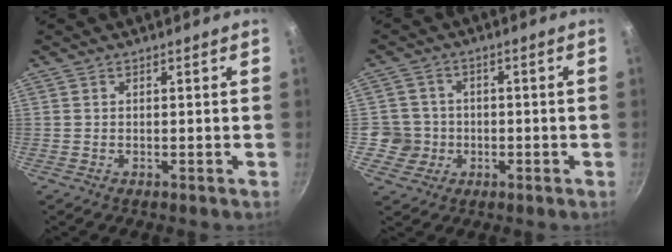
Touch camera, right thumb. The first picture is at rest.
{"total": 5.6, "force": [-0.9, 5.5, 0.5], "torque": [0.028, 0.019, -0.017]}